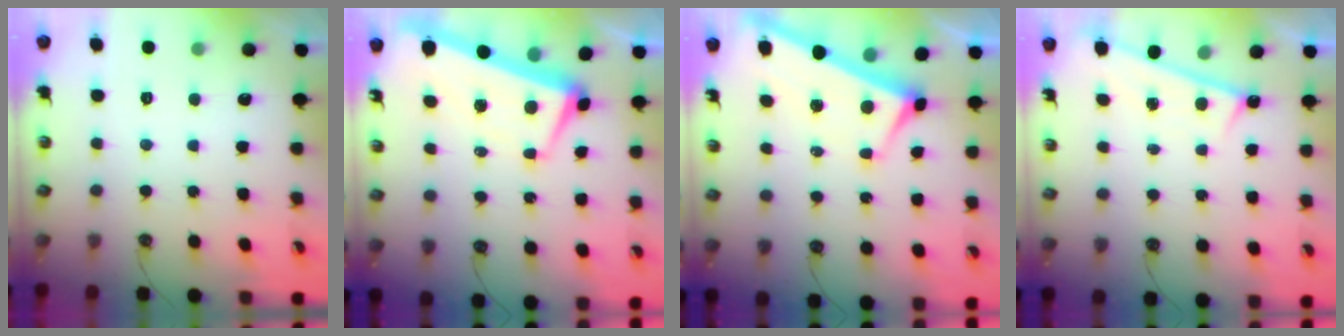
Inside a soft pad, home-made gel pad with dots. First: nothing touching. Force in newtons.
{"total": 3.7, "press": 3.0, "slide": 2.1}
{"total": 2.8, "press": 2.7, "slide": 0.9}
{"total": 0.6, "press": 0.1, "slide": 0.6}